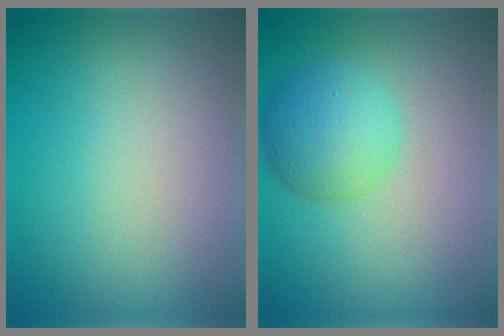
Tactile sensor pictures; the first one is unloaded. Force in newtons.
{"total": 4.0, "press": 4.0, "slide": 0.1}